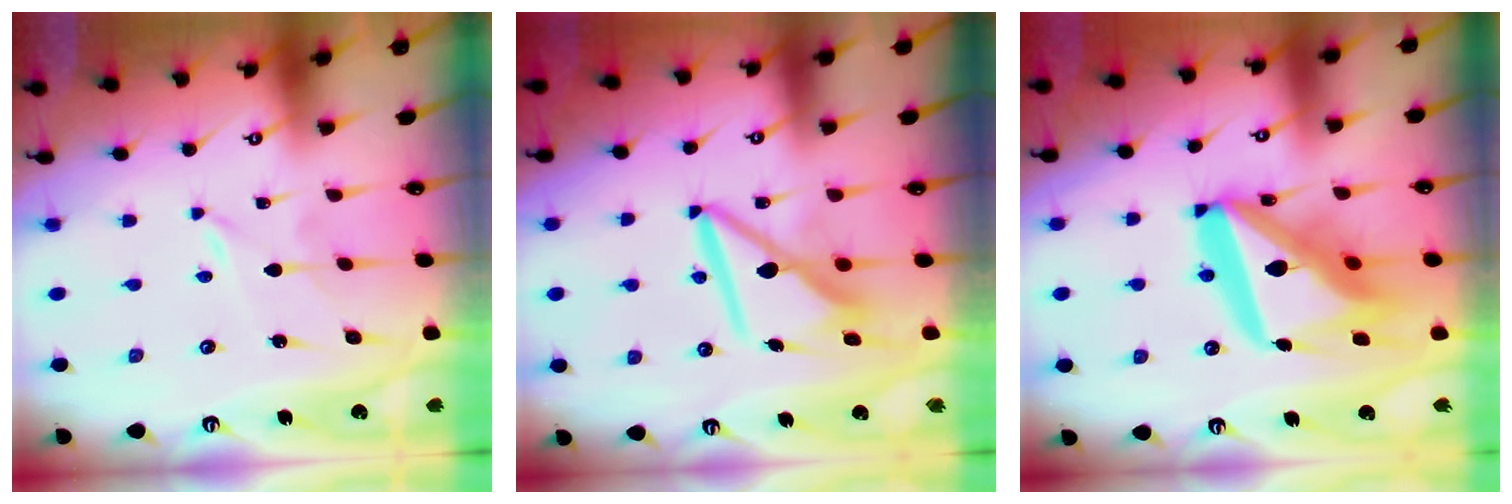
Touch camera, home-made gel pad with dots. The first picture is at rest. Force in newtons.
{"total": 9.3, "press": 9.3, "slide": 0.9}
{"total": 22.1, "press": 21.9, "slide": 2.7}